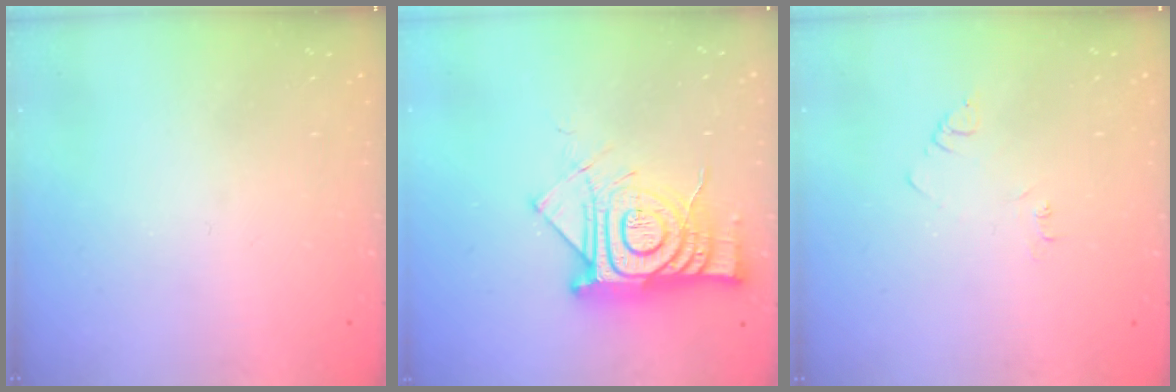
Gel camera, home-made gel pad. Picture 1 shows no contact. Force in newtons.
{"total": 16.8, "press": 16.7, "slide": 1.5}
{"total": 3.0, "press": 3.0, "slide": 0.4}